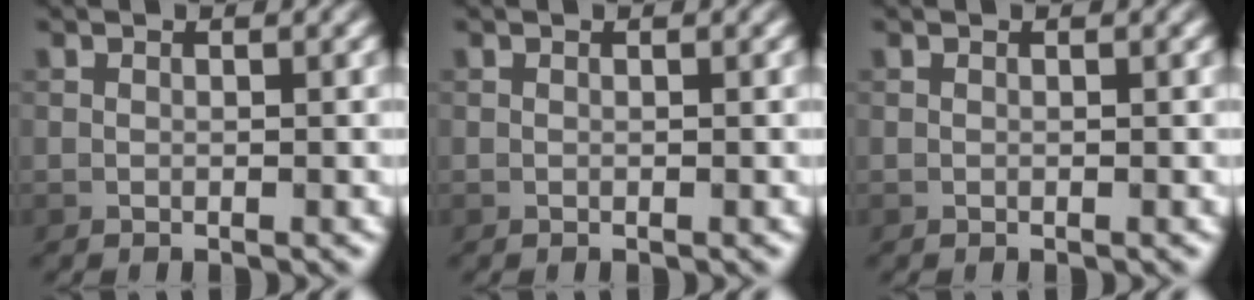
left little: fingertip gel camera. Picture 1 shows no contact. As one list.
[{"total": 0.0}, {"total": 0.0}]